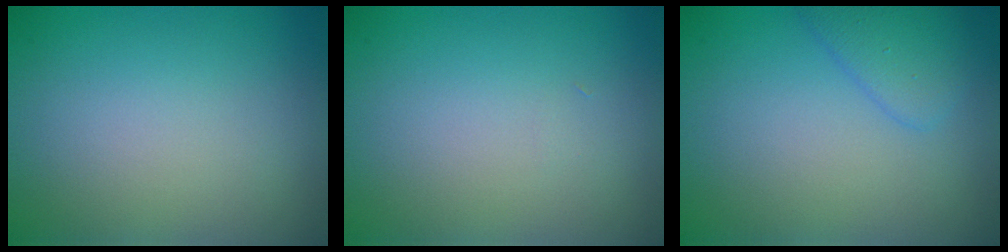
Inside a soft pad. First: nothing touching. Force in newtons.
{"total": 0.0}
{"total": 2.4, "press": 2.4, "slide": 0.1}